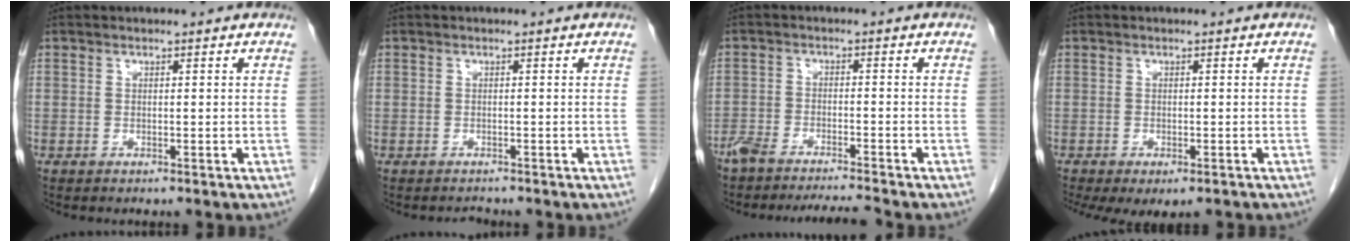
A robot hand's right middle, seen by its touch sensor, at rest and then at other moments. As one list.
[{"total": 0.8, "force": [-0.7, 0.2, -0.3], "torque": [0.006, -0.005, -0.011]}, {"total": 6.9, "force": [-6.4, -0.1, 2.5], "torque": [-0.043, -0.004, -0.109]}, {"total": 7.4, "force": [-5.3, 2.9, 4.3], "torque": [-0.065, -0.011, -0.072]}]